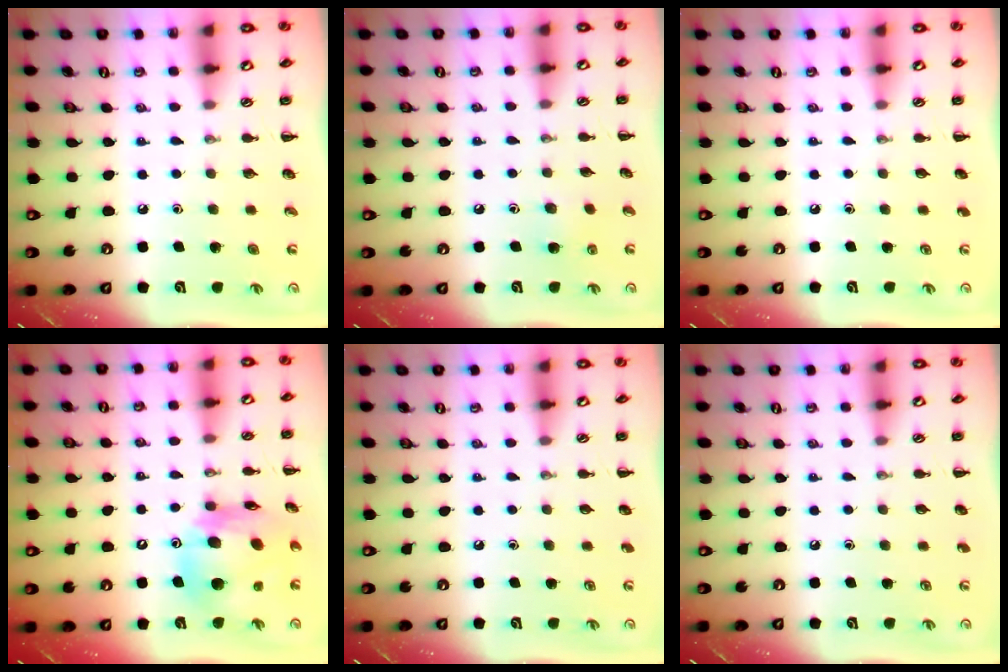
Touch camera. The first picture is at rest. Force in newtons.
{"total": 4.6, "press": 4.4, "slide": 1.4}
{"total": 0.0}
{"total": 14.1, "press": 13.5, "slide": 4.1}
{"total": 0.0}
{"total": 0.0}